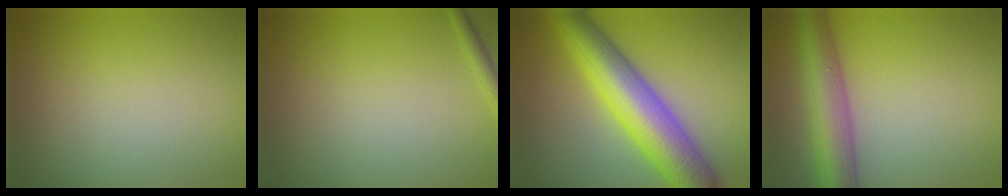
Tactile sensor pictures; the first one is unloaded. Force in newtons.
{"total": 1.2, "press": 1.1, "slide": 0.1}
{"total": 9.0, "press": 9.0, "slide": 0.2}
{"total": 6.1, "press": 6.1, "slide": 0.1}